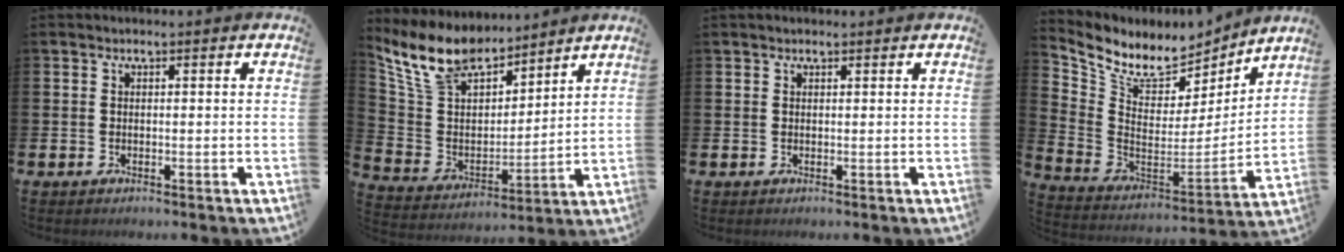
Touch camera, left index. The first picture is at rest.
{"total": 11.1, "force": [10.0, 4.1, 2.9], "torque": [-0.116, -0.052, 0.187]}
{"total": 0.6, "force": [0.6, 0.1, 0.2], "torque": [0.010, -0.003, 0.007]}
{"total": 8.6, "force": [7.3, 3.9, 2.2], "torque": [-0.092, -0.051, 0.129]}